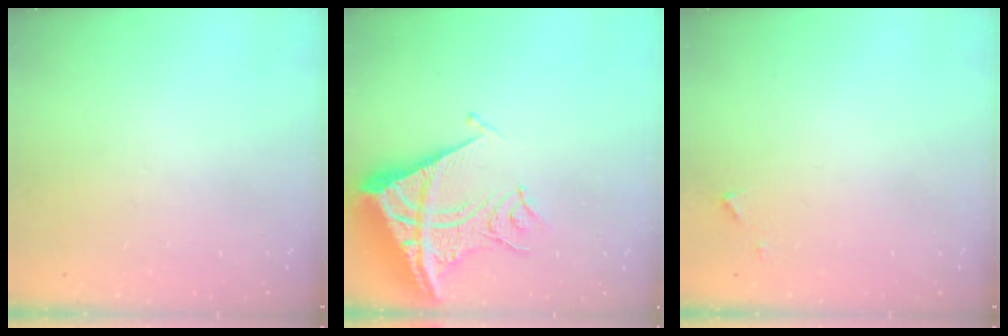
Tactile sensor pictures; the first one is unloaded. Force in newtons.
{"total": 16.6, "press": 16.4, "slide": 2.0}
{"total": 4.3, "press": 4.2, "slide": 0.5}